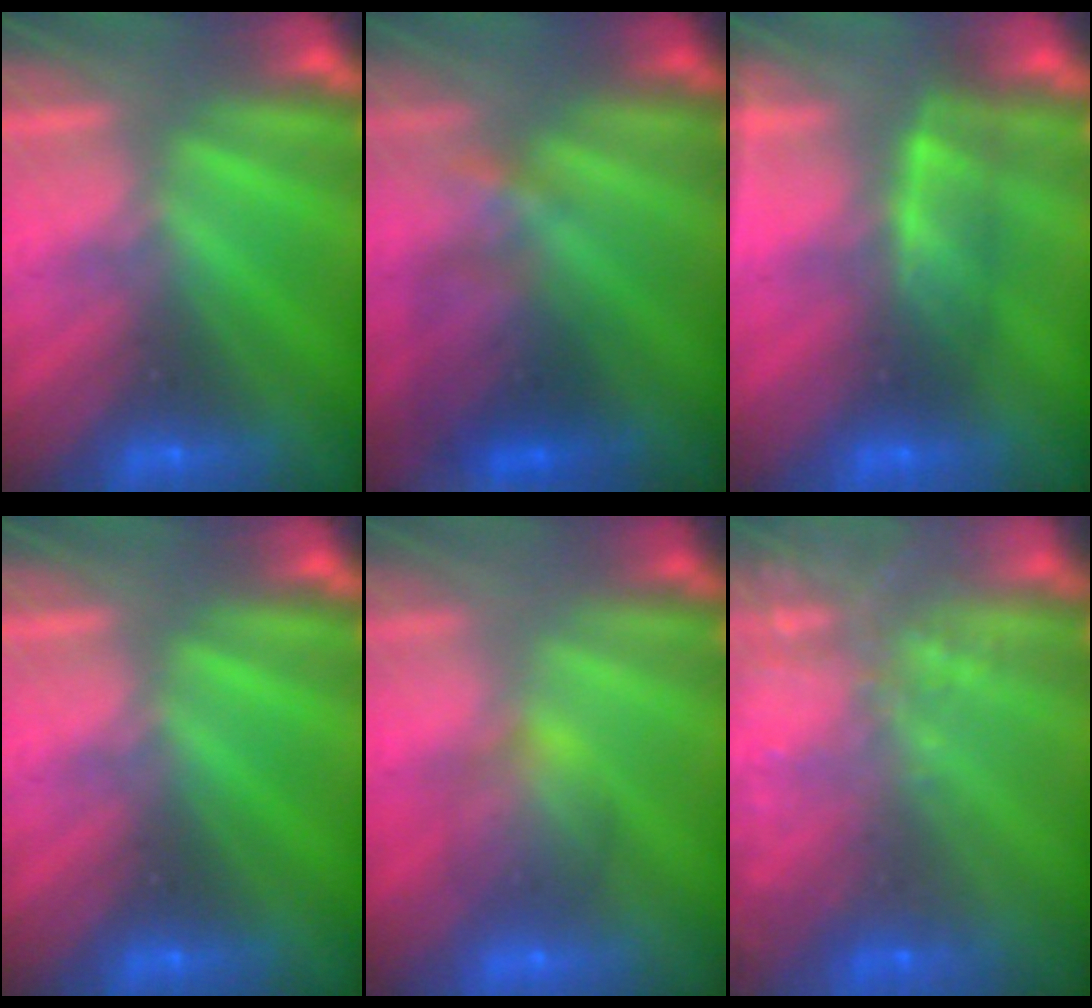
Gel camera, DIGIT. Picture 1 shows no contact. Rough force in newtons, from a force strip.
{"total": 3.7}
{"total": 3.8}
{"total": 0.0}
{"total": 6.1}
{"total": 6.1}